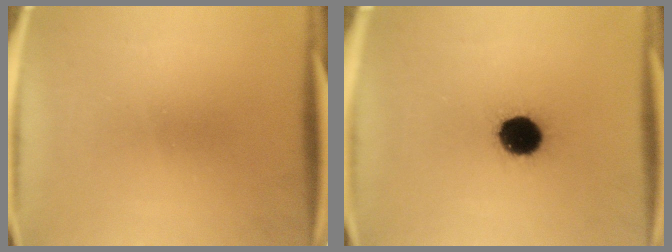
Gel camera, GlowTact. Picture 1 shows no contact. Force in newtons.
{"total": 13.1}